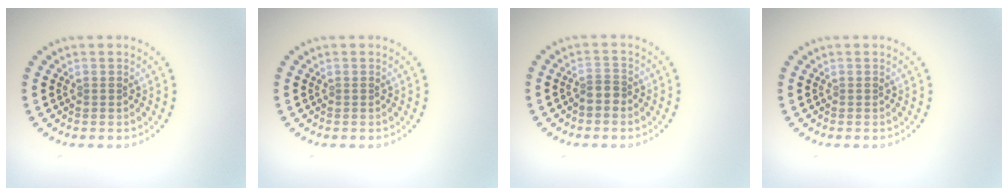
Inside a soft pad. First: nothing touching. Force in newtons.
{"total": 0.0}
{"total": 1.6, "press": 1.2, "slide": 1.0}
{"total": 0.0}